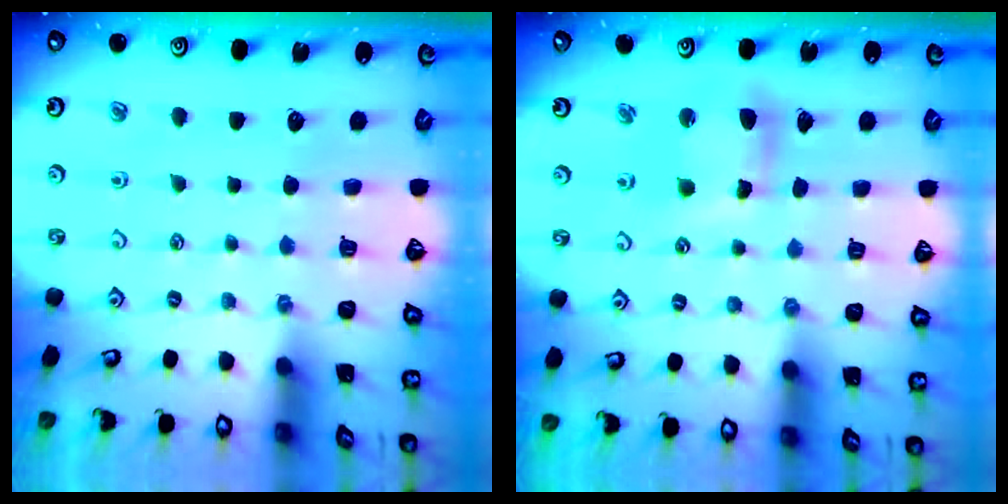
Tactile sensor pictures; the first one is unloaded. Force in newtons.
{"total": 9.1, "press": 9.0, "slide": 1.4}